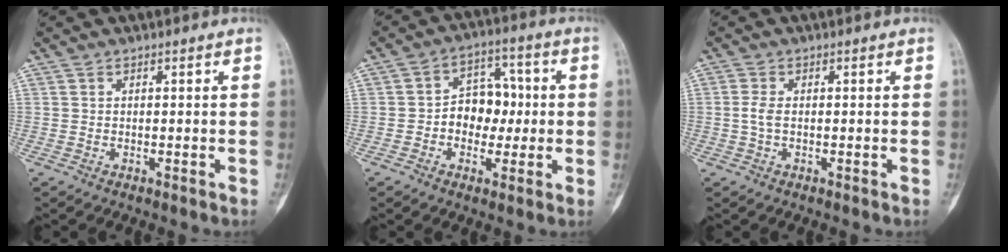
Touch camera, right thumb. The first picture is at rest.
{"total": 9.2, "force": [-0.5, 7.0, 6.0], "torque": [-0.044, 0.030, -0.016]}
{"total": 2.1, "force": [-0.1, 1.0, 1.8], "torque": [-0.045, 0.001, -0.004]}